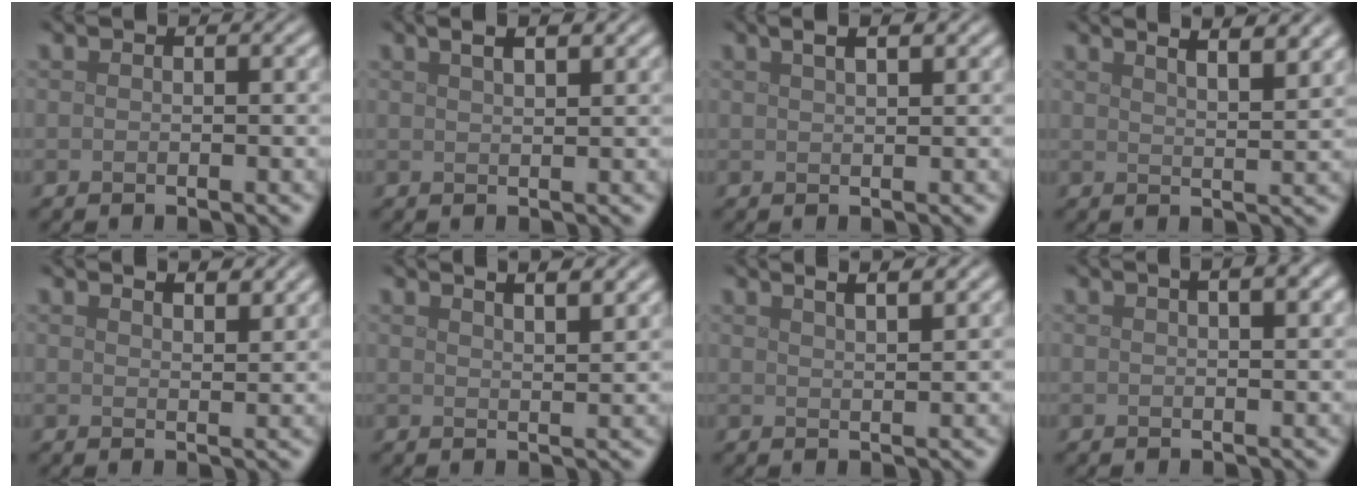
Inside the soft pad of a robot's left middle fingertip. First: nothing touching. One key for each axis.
{"total": 3.7, "fx": 2.3, "fy": 1.4, "fz": 2.5, "tx": -0.018, "ty": 0.012, "tz": 0.015}
{"total": 3.6, "fx": 2.2, "fy": 1.4, "fz": 2.5, "tx": -0.015, "ty": 0.011, "tz": 0.011}
{"total": 8.0, "fx": 5.5, "fy": 2.9, "fz": 5.1, "tx": -0.032, "ty": 0.037, "tz": 0.043}
{"total": 3.7, "fx": 3.1, "fy": 1.1, "fz": 1.9, "tx": -0.006, "ty": 0.008, "tz": 0.024}
{"total": 6.3, "fx": 4.4, "fy": 2.3, "fz": 3.8, "tx": -0.023, "ty": 0.036, "tz": 0.031}
{"total": 5.7, "fx": 3.9, "fy": 2.2, "fz": 3.6, "tx": -0.021, "ty": 0.042, "tz": 0.021}
{"total": 4.2, "fx": 2.1, "fy": 1.7, "fz": 3.2, "tx": -0.013, "ty": 0.017, "tz": 0.003}